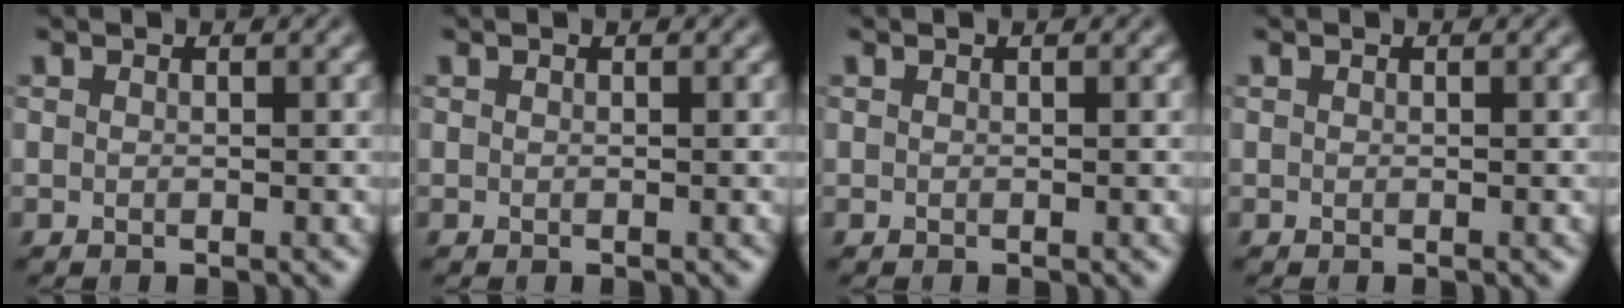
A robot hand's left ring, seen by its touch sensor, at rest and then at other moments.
{"total": 0.0}
{"total": 0.0}
{"total": 0.0}